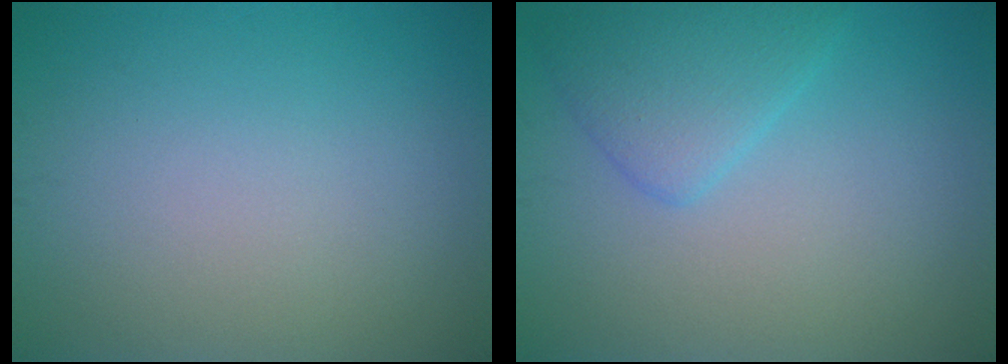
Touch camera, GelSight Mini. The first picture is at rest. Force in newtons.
{"total": 2.3, "press": 2.3, "slide": 0.0}